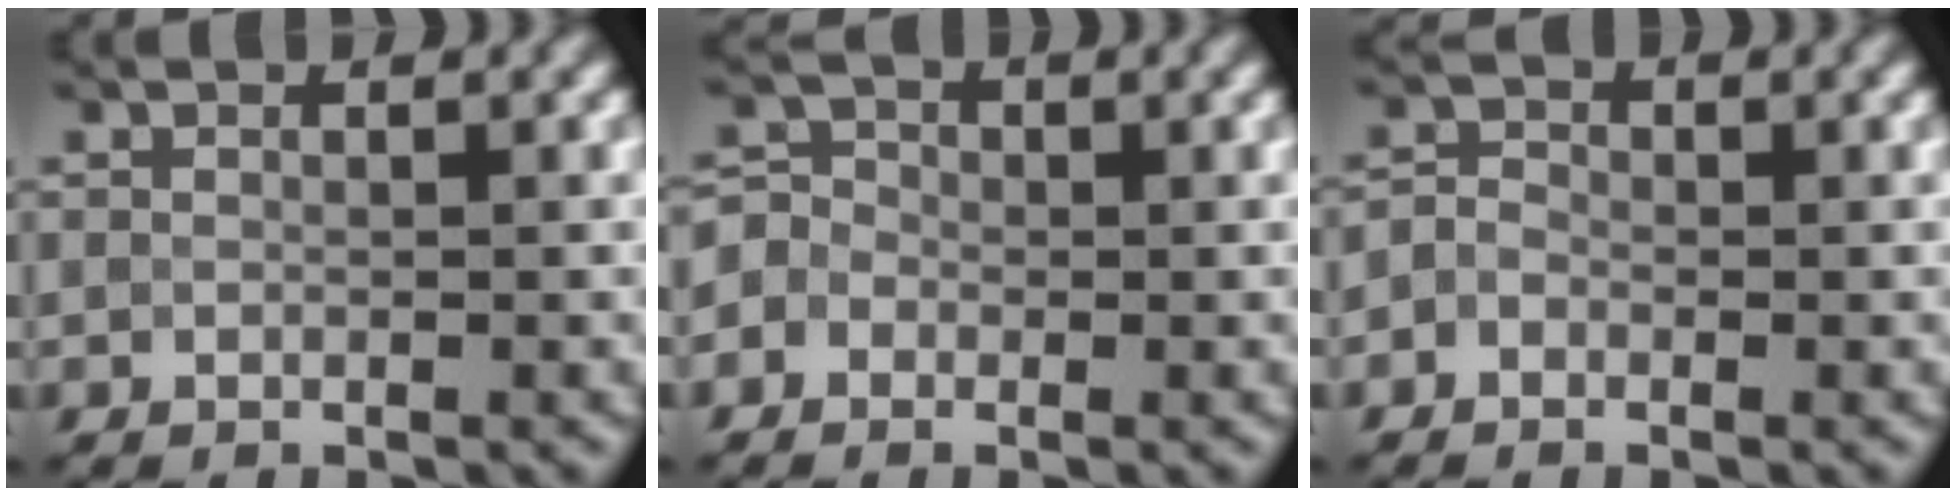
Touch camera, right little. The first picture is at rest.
{"total": 2.4, "force": [-0.9, 2.2, 0.7], "torque": [0.001, 0.016, -0.033]}
{"total": 1.3, "force": [-0.9, 0.9, 0.5], "torque": [-0.005, 0.003, -0.022]}